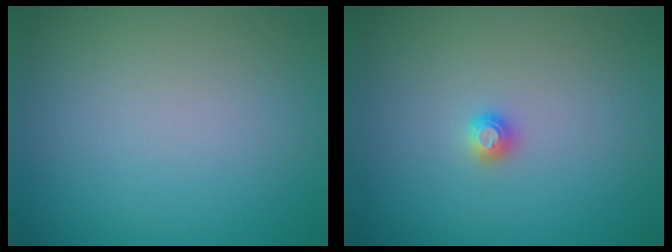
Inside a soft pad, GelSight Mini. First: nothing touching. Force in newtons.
{"total": 1.0, "press": 1.0, "slide": 0.1}